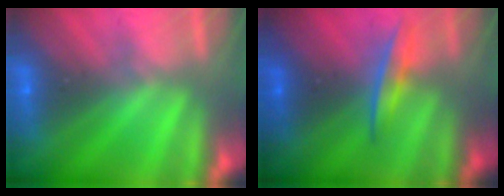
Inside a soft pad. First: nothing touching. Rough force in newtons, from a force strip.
{"total": 1.4}